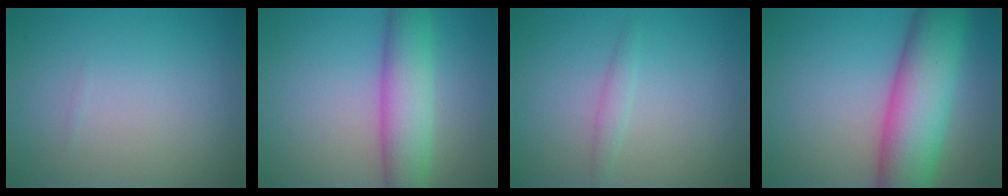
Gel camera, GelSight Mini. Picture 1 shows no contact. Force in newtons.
{"total": 6.2, "press": 6.2, "slide": 0.2}
{"total": 1.1, "press": 1.1, "slide": 0.0}
{"total": 10.5, "press": 10.5, "slide": 0.2}